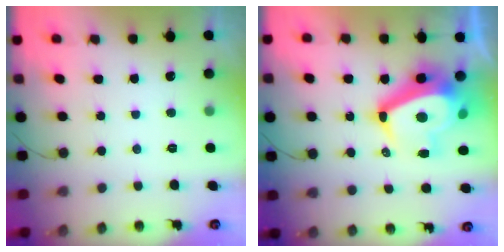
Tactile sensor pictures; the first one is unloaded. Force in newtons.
{"total": 13.9, "press": 13.4, "slide": 3.8}